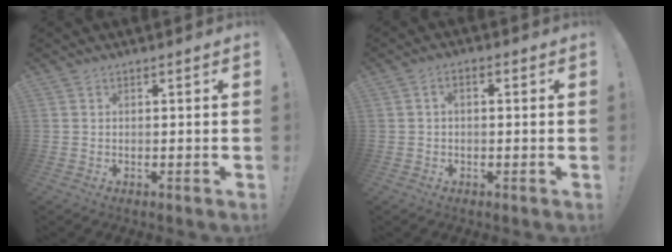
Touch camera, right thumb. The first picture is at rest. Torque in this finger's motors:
{"motor_torque": [-0.06, -0.05, -0.06, -0.14, 0.07]}